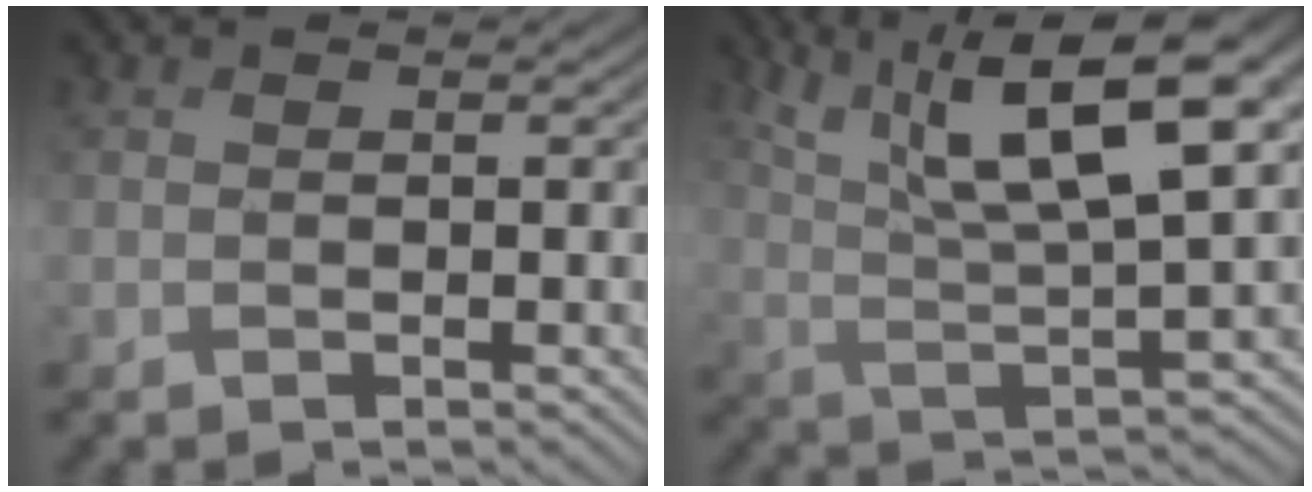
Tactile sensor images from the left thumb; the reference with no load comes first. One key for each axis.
{"total": 16.0, "fx": 8.0, "fy": 4.0, "fz": 13.2, "tx": -0.249, "ty": 0.007, "tz": 0.150}